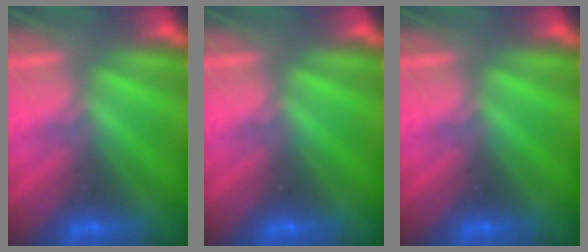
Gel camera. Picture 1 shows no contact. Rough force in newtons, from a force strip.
{"total": 0.0}
{"total": 0.0}